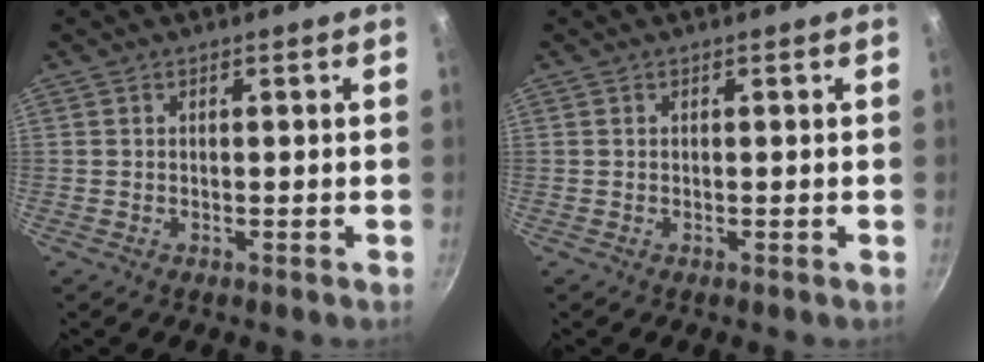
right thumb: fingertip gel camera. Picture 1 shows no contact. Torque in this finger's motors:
{"motor_torque": [-0.28, 0.03, -0.18, -0.03, 0.00]}